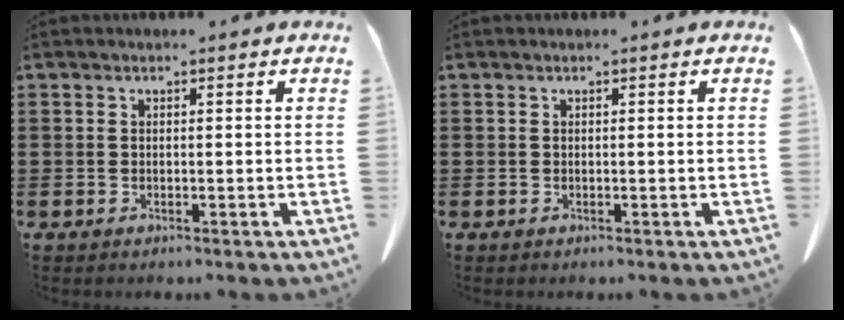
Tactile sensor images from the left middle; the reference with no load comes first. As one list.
[{"total": 0.0}]